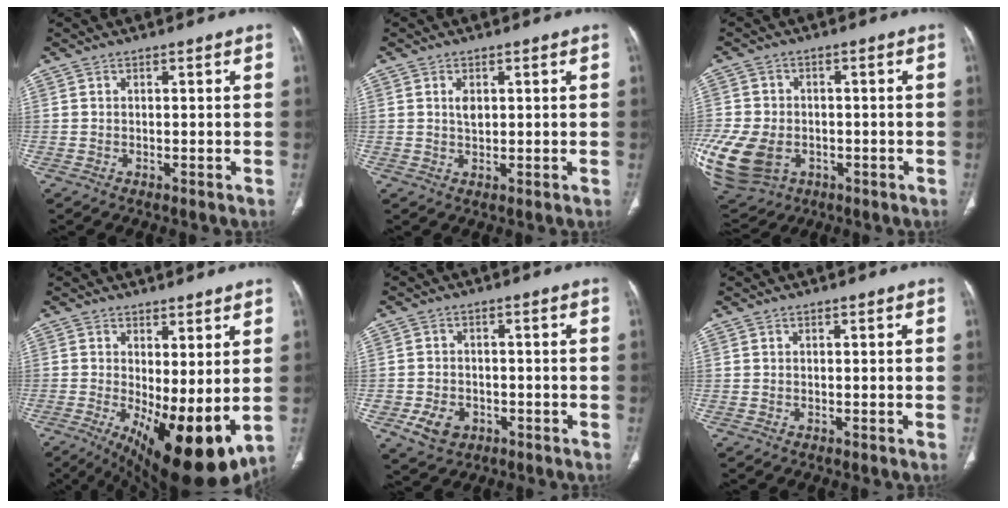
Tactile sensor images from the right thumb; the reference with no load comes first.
{"total": 2.3, "force": [0.7, 1.4, 1.8], "torque": [-0.027, -0.004, 0.013]}
{"total": 20.6, "force": [-5.5, 15.5, 12.5], "torque": [-0.316, -0.001, -0.076]}
{"total": 15.5, "force": [-1.9, 5.8, 14.2], "torque": [-0.227, -0.031, -0.007]}
{"total": 6.1, "force": [-2.4, 4.8, 2.9], "torque": [-0.043, 0.015, -0.031]}
{"total": 0.0}